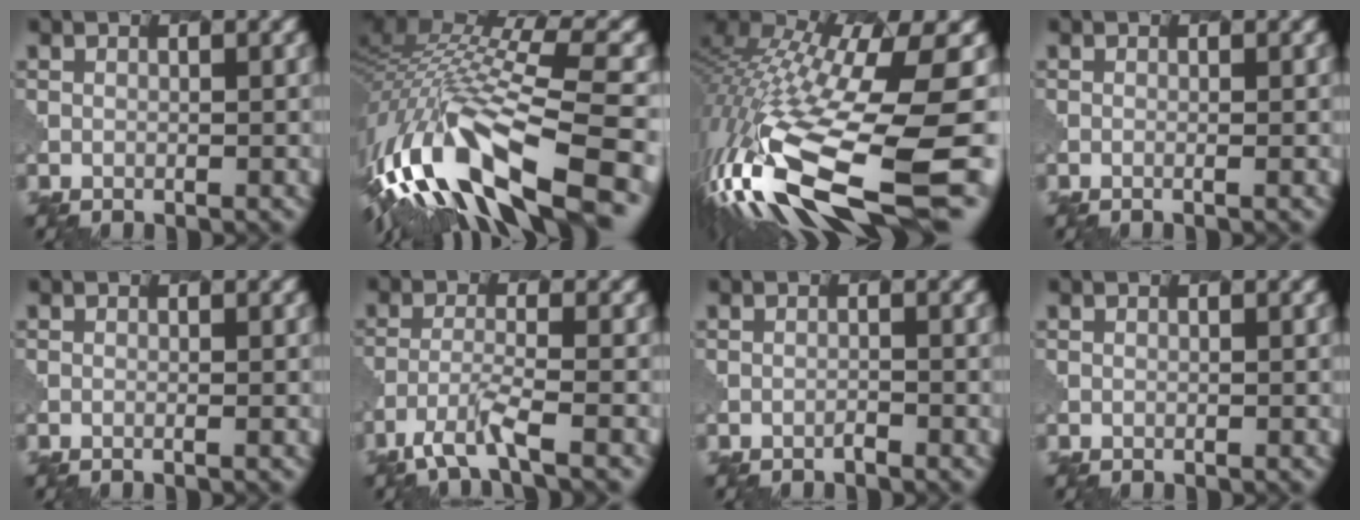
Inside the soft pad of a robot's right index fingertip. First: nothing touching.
{"total": 14.2, "force": [-4.3, 4.3, 12.8], "torque": [-0.267, 0.021, -0.077]}
{"total": 16.5, "force": [-3.9, 5.1, 15.2], "torque": [-0.344, -0.023, -0.051]}
{"total": 0.9, "force": [0.0, 0.4, 0.7], "torque": [0.001, 0.001, -0.011]}
{"total": 0.6, "force": [0.1, 0.3, 0.5], "torque": [0.001, 0.002, -0.007]}
{"total": 3.6, "force": [-2.7, 0.3, 2.4], "torque": [-0.053, -0.003, -0.064]}
{"total": 0.5, "force": [-0.3, -0.2, -0.4], "torque": [0.003, 0.003, -0.012]}
{"total": 0.0}